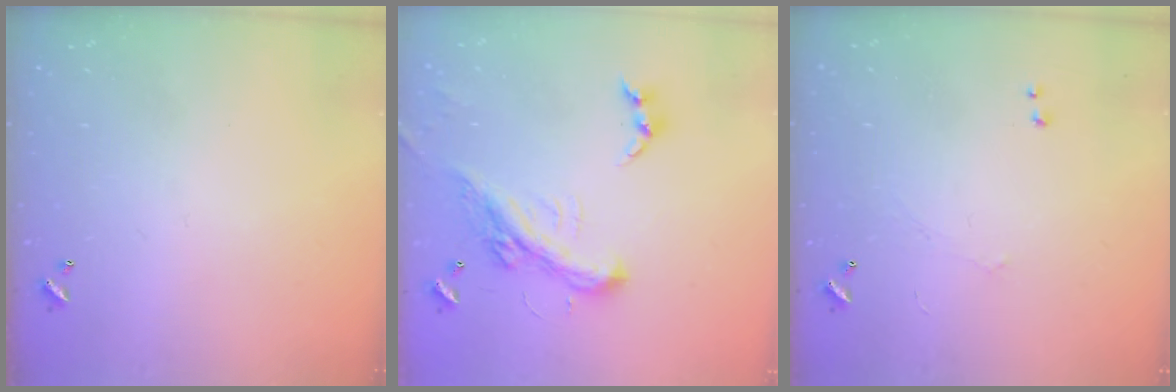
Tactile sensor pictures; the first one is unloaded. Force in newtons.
{"total": 5.5, "press": 5.3, "slide": 1.5}
{"total": 1.0, "press": 0.9, "slide": 0.5}